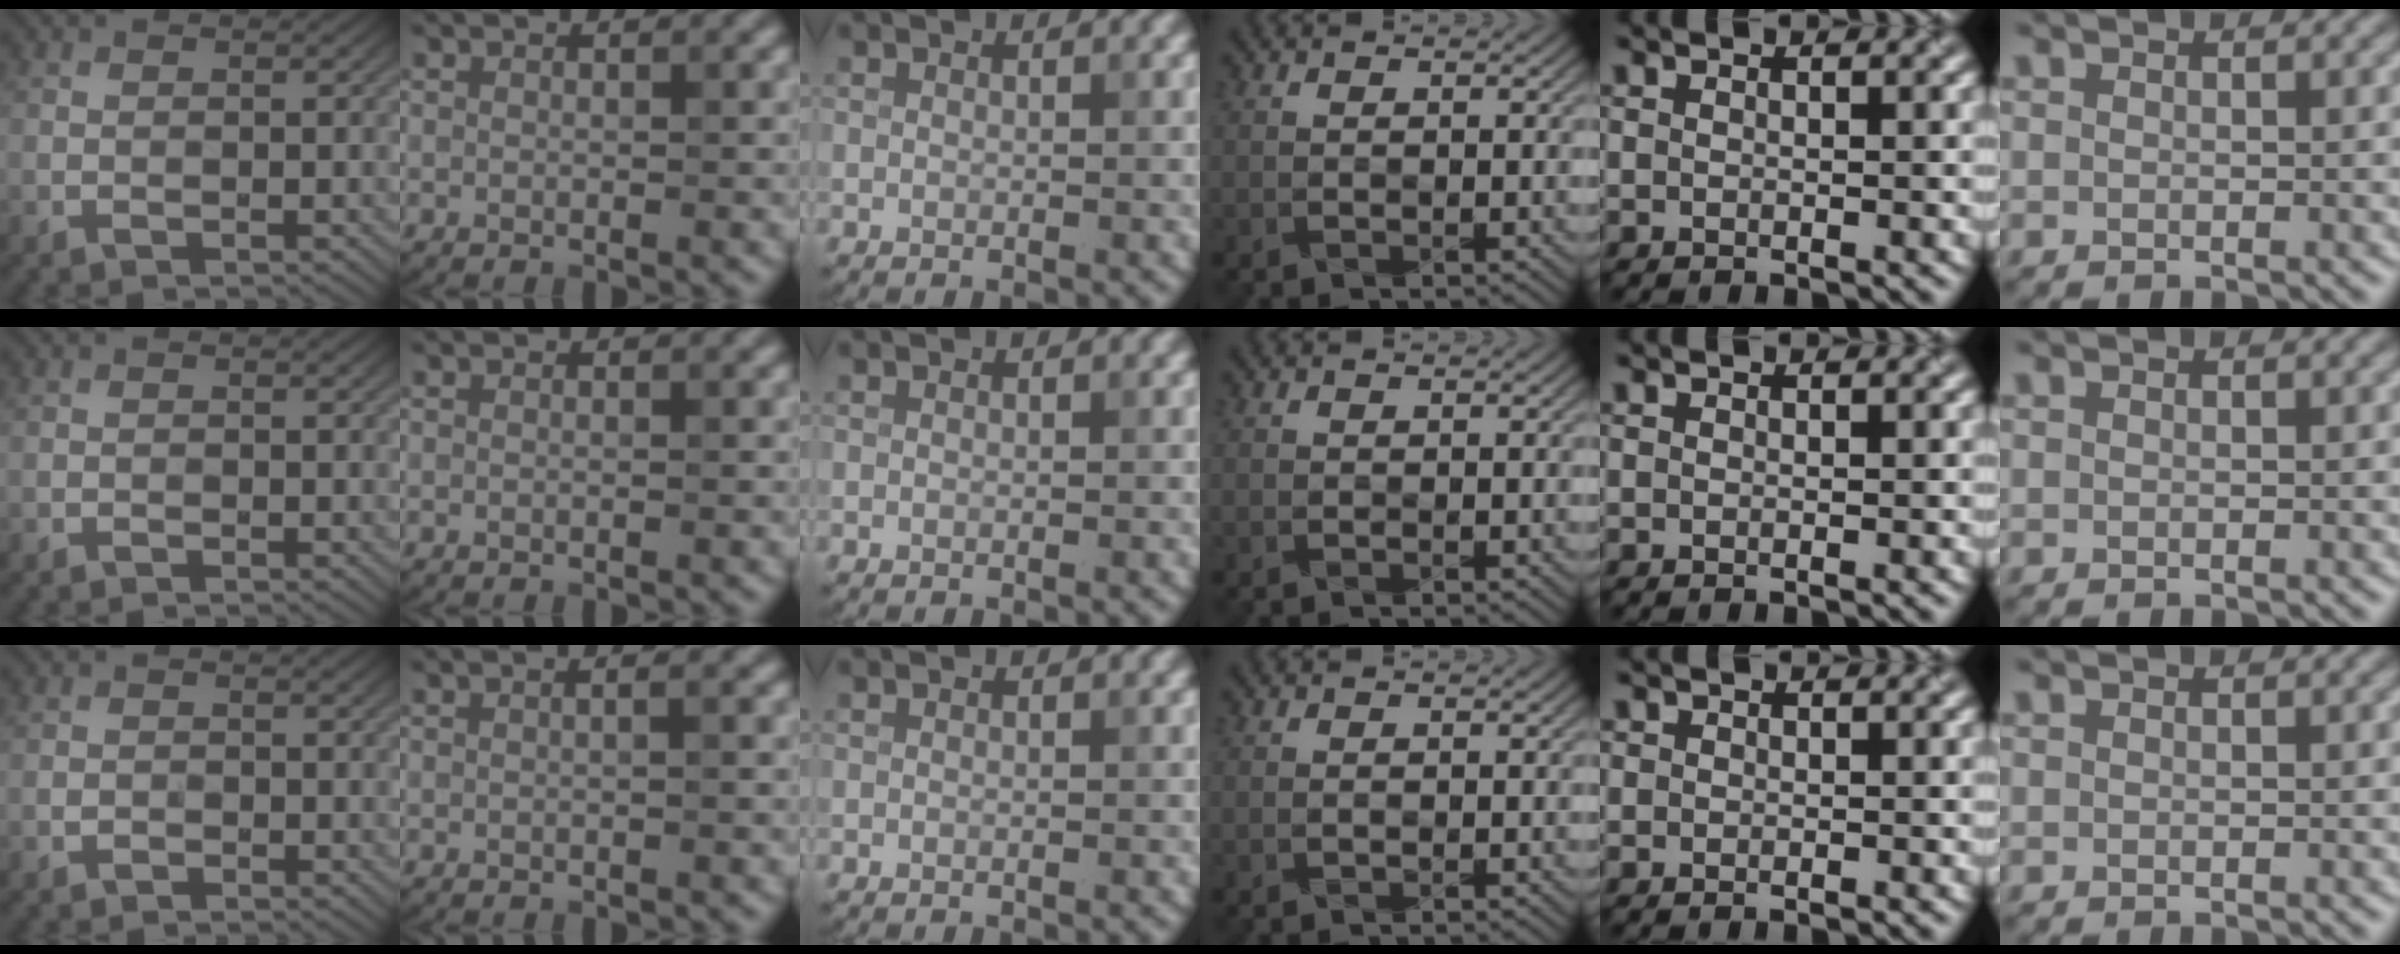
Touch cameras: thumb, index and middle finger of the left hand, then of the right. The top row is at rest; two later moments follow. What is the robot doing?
{"motion": "wrap", "object": "tissue paper"}